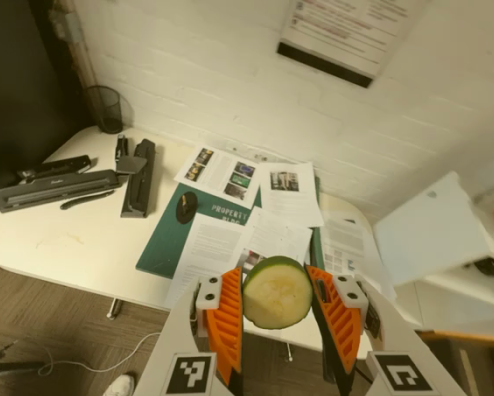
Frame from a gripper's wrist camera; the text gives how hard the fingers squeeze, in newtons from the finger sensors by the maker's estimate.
{"total": 9.6, "left": 10.0, "right": 9.3}